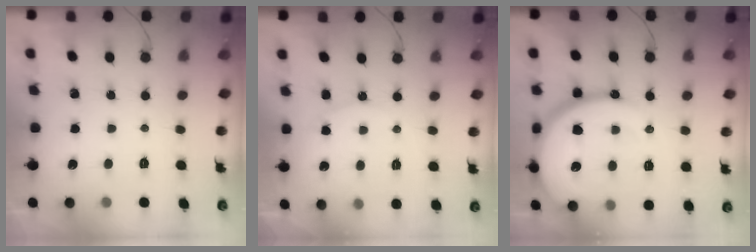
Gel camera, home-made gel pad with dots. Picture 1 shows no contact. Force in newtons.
{"total": 8.1, "press": 8.1, "slide": 0.6}
{"total": 19.5, "press": 19.4, "slide": 2.0}